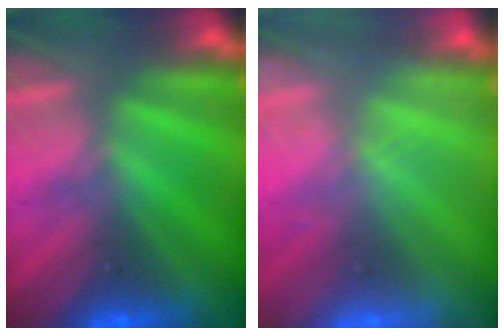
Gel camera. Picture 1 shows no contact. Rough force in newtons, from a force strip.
{"total": 1.9}